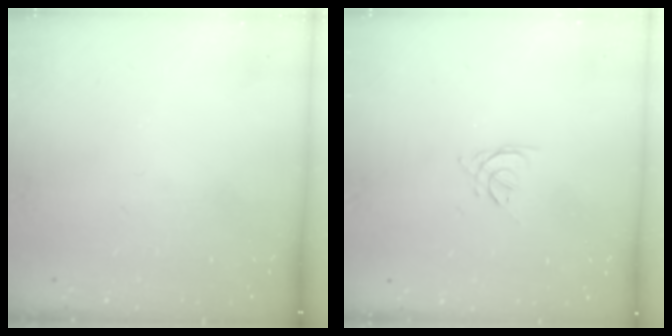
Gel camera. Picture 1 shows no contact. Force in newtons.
{"total": 2.5, "press": 2.4, "slide": 0.5}